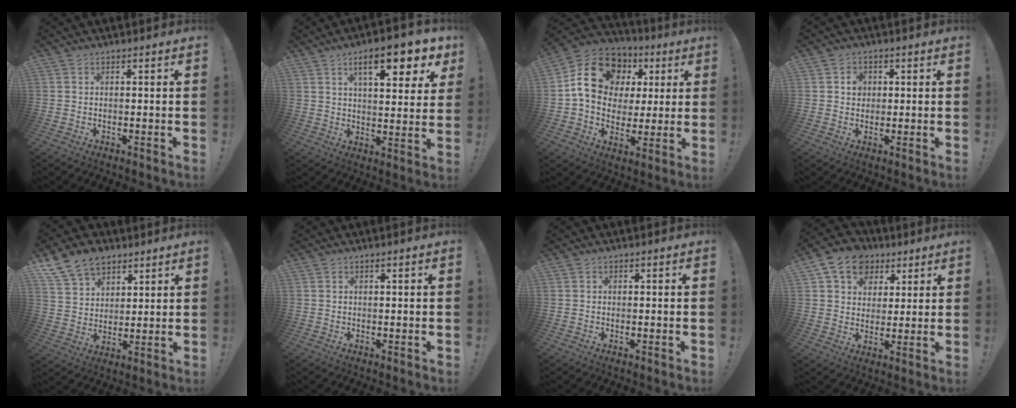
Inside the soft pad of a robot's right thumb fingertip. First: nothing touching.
{"total": 12.9, "force": [6.6, 3.8, 10.4], "torque": [-0.148, -0.027, 0.102]}
{"total": 17.9, "force": [5.1, 14.3, 9.4], "torque": [-0.133, -0.003, 0.111]}
{"total": 3.2, "force": [0.5, 2.8, 1.4], "torque": [-0.002, -0.004, 0.002]}
{"total": 12.3, "force": [8.1, 8.3, 4.2], "torque": [-0.072, -0.048, 0.159]}
{"total": 0.7, "force": [0.4, -0.1, 0.5], "torque": [-0.007, -0.001, 0.006]}
{"total": 0.0}
{"total": 12.2, "force": [6.0, 9.4, 5.1], "torque": [-0.076, -0.027, 0.117]}